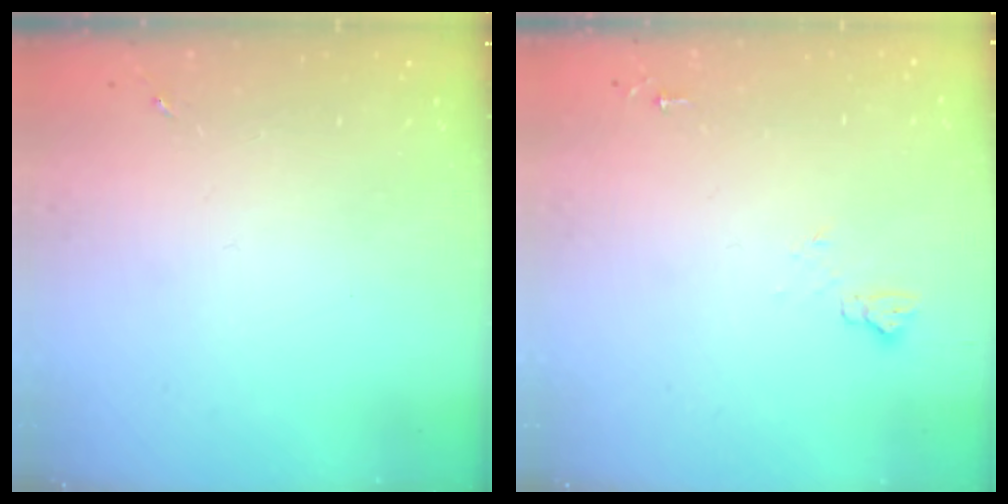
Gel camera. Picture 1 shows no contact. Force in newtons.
{"total": 5.4, "press": 5.4, "slide": 0.7}